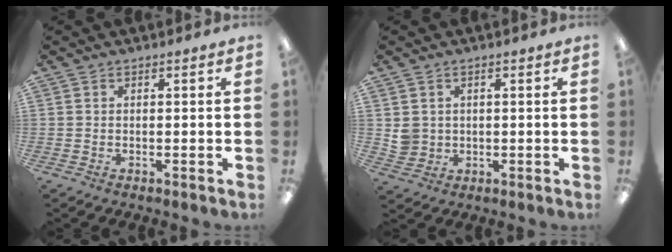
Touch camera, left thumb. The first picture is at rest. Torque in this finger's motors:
{"motor_torque": [-0.03, 0.05, 0.18, -0.19, 0.00]}